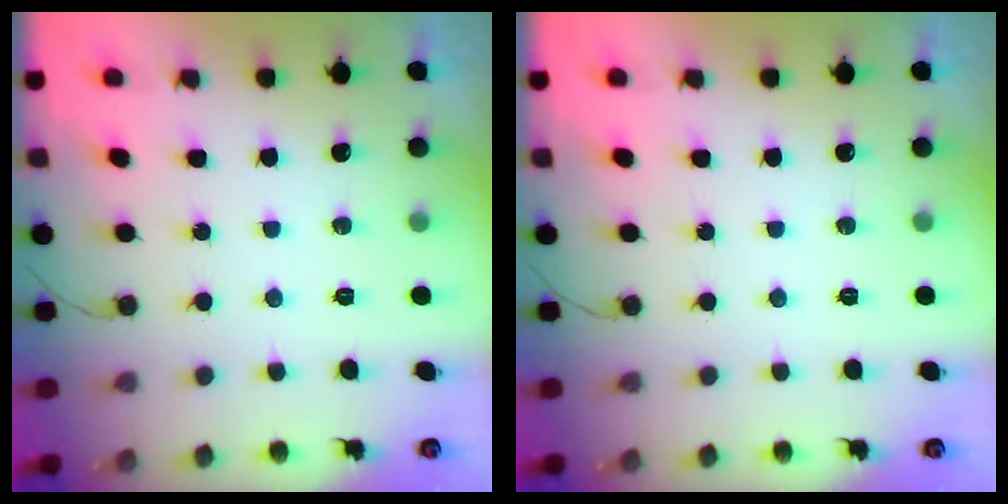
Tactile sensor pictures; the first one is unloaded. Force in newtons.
{"total": 0.0}